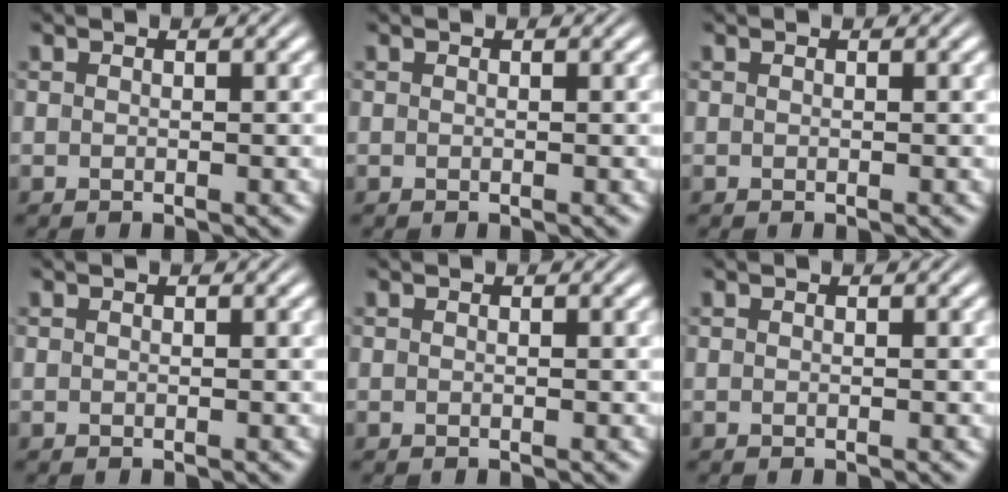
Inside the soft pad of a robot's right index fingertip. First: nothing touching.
{"total": 0.0}
{"total": 0.0}
{"total": 0.0}
{"total": 0.0}
{"total": 0.0}